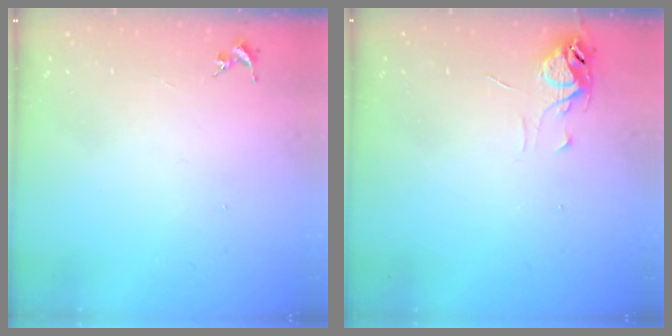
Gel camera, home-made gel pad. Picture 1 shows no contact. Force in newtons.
{"total": 6.4, "press": 6.4, "slide": 0.5}